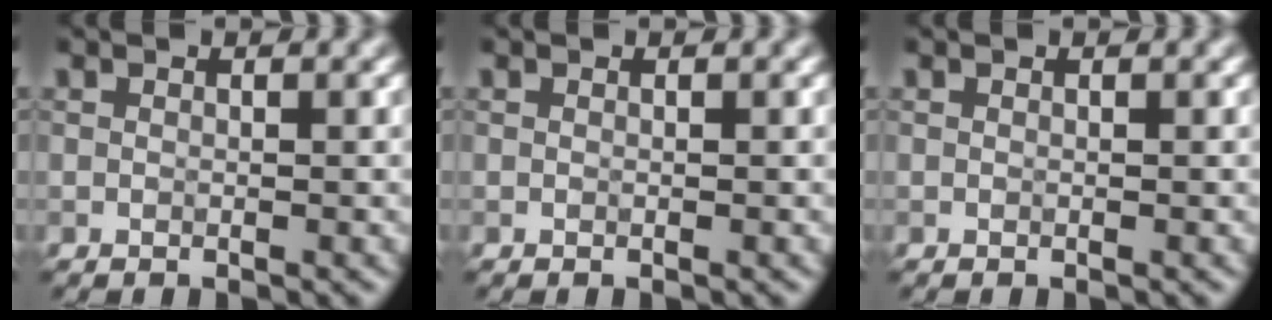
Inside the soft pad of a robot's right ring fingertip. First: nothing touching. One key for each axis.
{"total": 0.0}
{"total": 0.0}